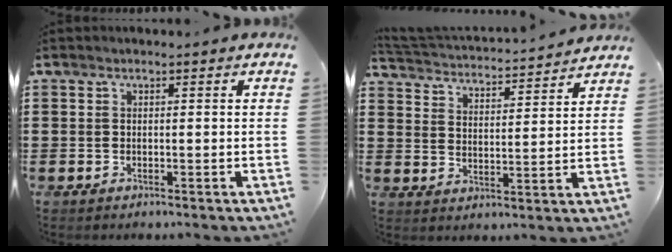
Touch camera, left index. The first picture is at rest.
{"total": 3.1, "force": [3.1, -0.3, 0.1], "torque": [-0.024, -0.032, 0.045]}